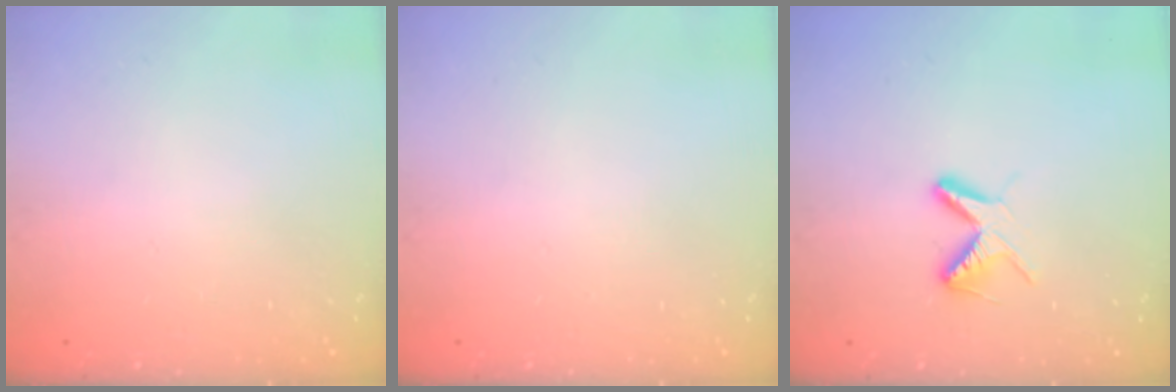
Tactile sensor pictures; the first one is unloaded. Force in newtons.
{"total": 0.0}
{"total": 6.3, "press": 6.3, "slide": 0.6}